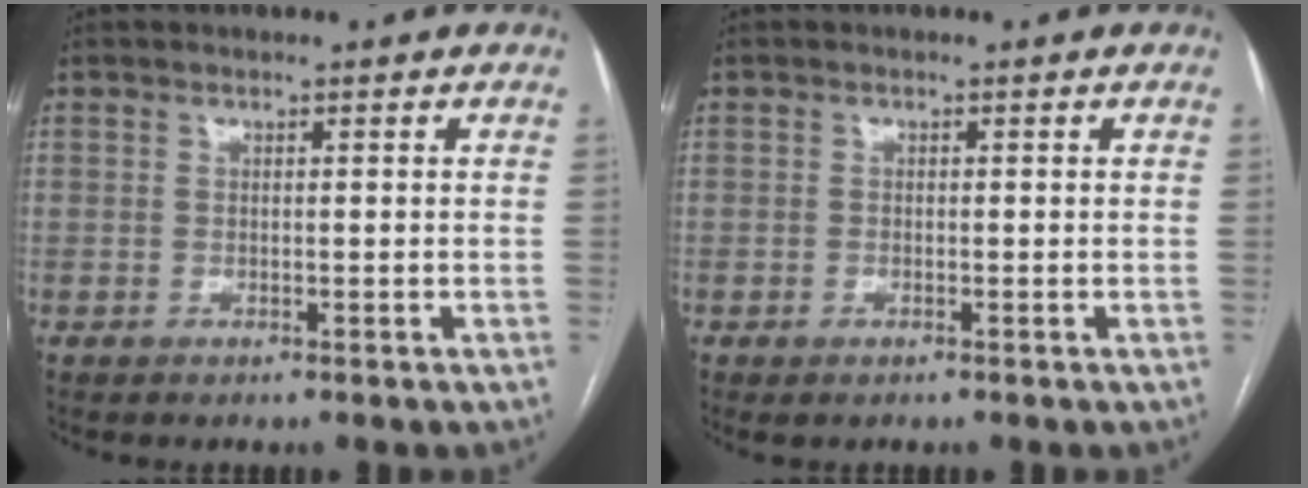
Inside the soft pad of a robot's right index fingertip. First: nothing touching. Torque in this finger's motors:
{"motor_torque": [0.23, -0.09, 0.13, 0.01]}